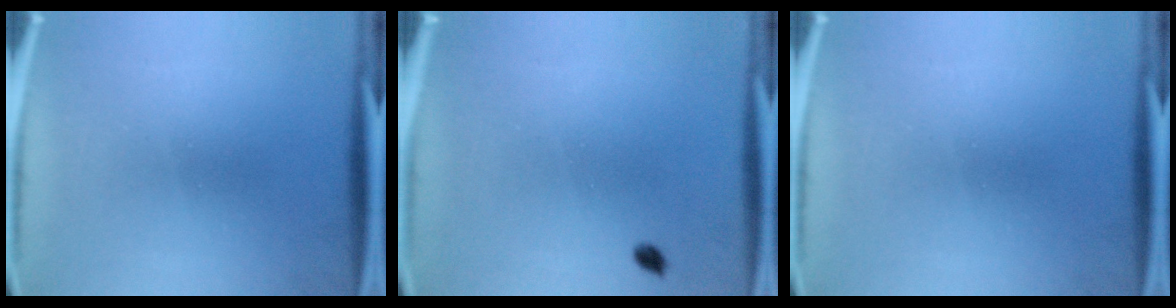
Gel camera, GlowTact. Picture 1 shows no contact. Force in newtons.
{"total": 1.0}
{"total": 0.0}